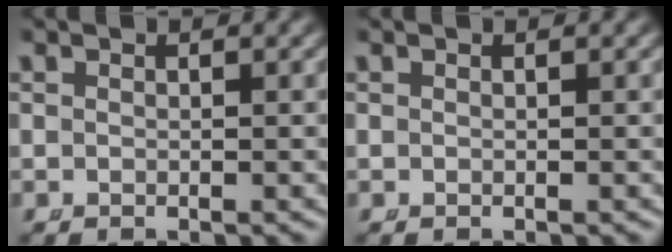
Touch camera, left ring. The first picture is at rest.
{"total": 0.0}